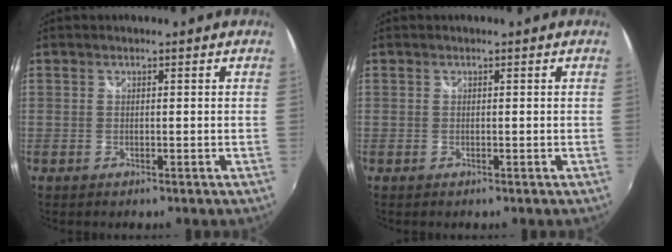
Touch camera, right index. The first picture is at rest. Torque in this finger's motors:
{"motor_torque": [0.00, 0.00, 0.00, 0.00]}